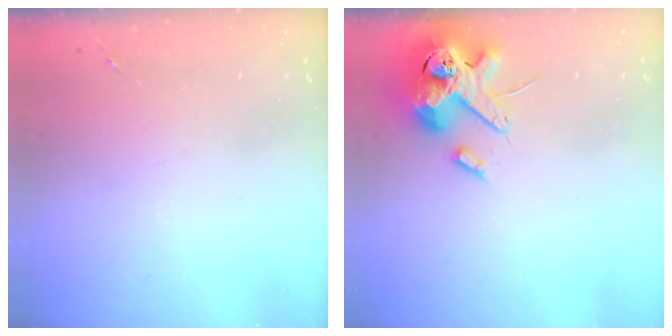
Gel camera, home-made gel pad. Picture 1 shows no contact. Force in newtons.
{"total": 15.3, "press": 15.1, "slide": 2.6}